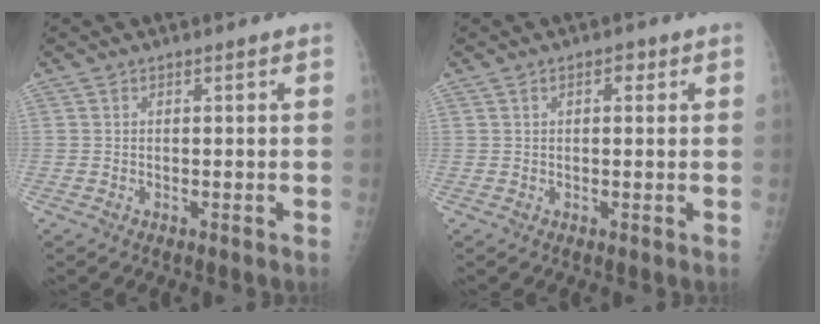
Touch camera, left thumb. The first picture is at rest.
{"total": 1.9, "force": [0.9, 1.1, 1.3], "torque": [-0.012, 0.000, 0.011]}